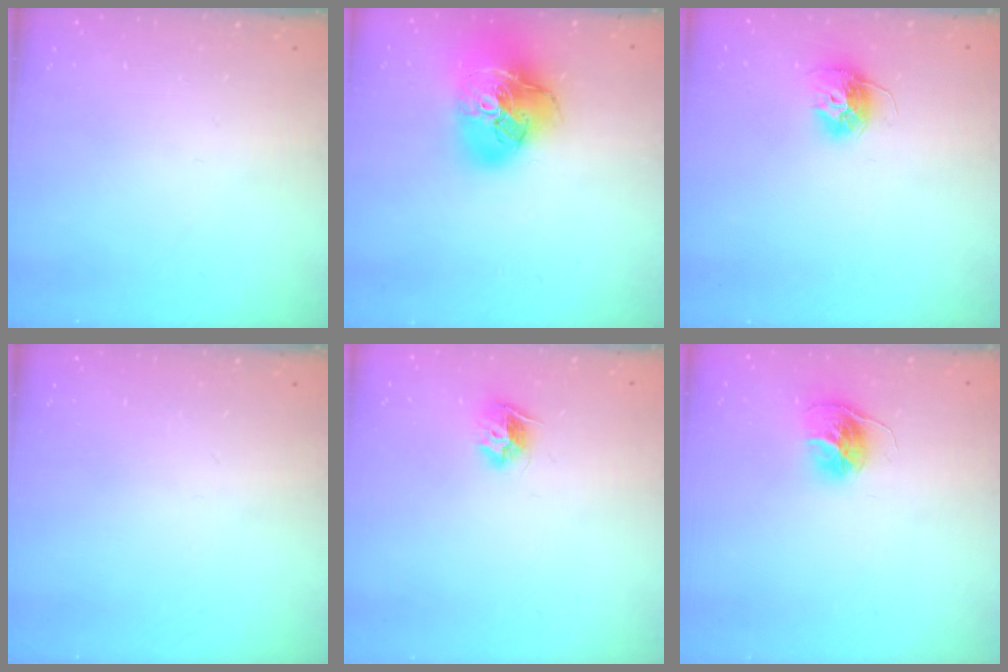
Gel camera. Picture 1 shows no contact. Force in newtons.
{"total": 23.6, "press": 23.5, "slide": 3.0}
{"total": 10.4, "press": 10.4, "slide": 0.5}
{"total": 0.0}
{"total": 8.6, "press": 8.6, "slide": 0.3}
{"total": 11.8, "press": 11.7, "slide": 0.8}